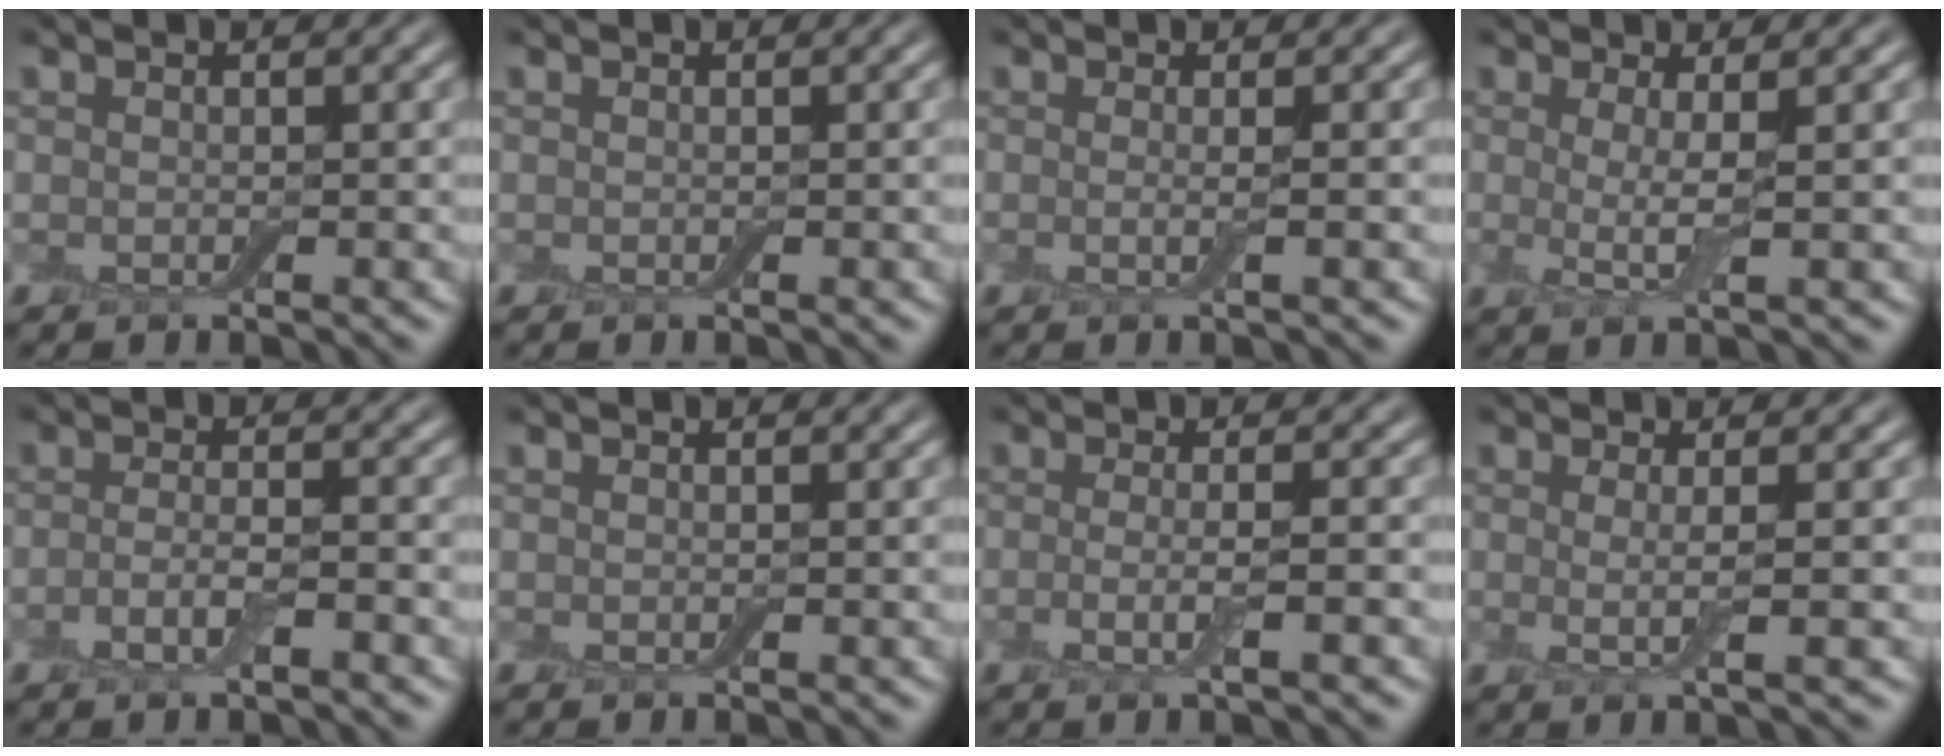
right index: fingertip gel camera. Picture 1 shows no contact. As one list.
[{"total": 0.0}, {"total": 1.7, "force": [-0.1, 0.4, 1.6], "torque": [-0.027, -0.008, -0.009]}, {"total": 2.6, "force": [0.3, 0.5, 2.6], "torque": [-0.049, -0.010, 0.002]}, {"total": 2.7, "force": [-1.2, 0.8, 2.3], "torque": [-0.048, 0.003, -0.029]}, {"total": 0.0}, {"total": 2.7, "force": [-0.6, 0.6, 2.6], "torque": [-0.054, -0.011, -0.014]}, {"total": 2.6, "force": [0.1, 0.6, 2.6], "torque": [-0.045, -0.009, -0.002]}]